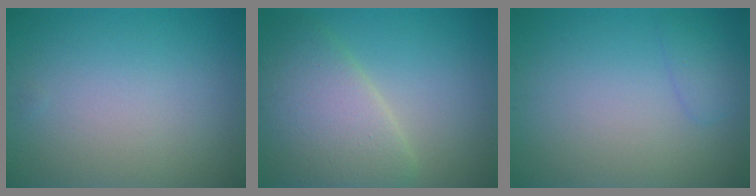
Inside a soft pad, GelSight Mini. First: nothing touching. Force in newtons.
{"total": 6.7, "press": 6.7, "slide": 0.2}
{"total": 1.3, "press": 1.3, "slide": 0.2}